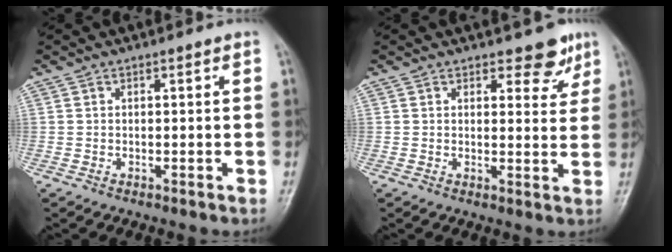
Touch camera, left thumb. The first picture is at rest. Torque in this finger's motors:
{"motor_torque": [0.12, 0.05, -0.17, -0.15, 0.06]}